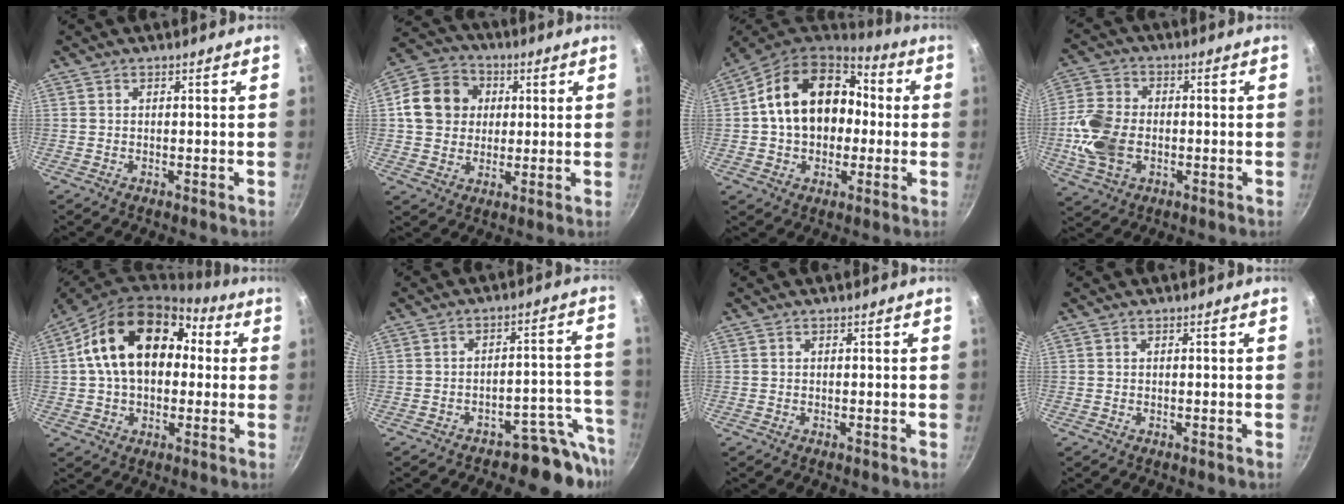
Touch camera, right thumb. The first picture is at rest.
{"total": 12.1, "force": [2.1, 10.5, 5.7], "torque": [-0.078, 0.014, 0.024]}
{"total": 18.9, "force": [1.7, 14.1, 12.5], "torque": [-0.182, 0.040, 0.021]}
{"total": 11.5, "force": [-1.9, 7.9, 8.1], "torque": [-0.156, 0.013, -0.043]}
{"total": 19.2, "force": [3.4, 13.2, 13.5], "torque": [-0.197, 0.040, 0.044]}
{"total": 8.4, "force": [-7.1, 3.3, 3.2], "torque": [0.020, 0.083, -0.103]}
{"total": 0.0}
{"total": 0.0}